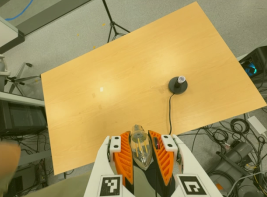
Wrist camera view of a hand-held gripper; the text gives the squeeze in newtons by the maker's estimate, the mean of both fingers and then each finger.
{"total": 22.6, "left": 24.7, "right": 20.6}